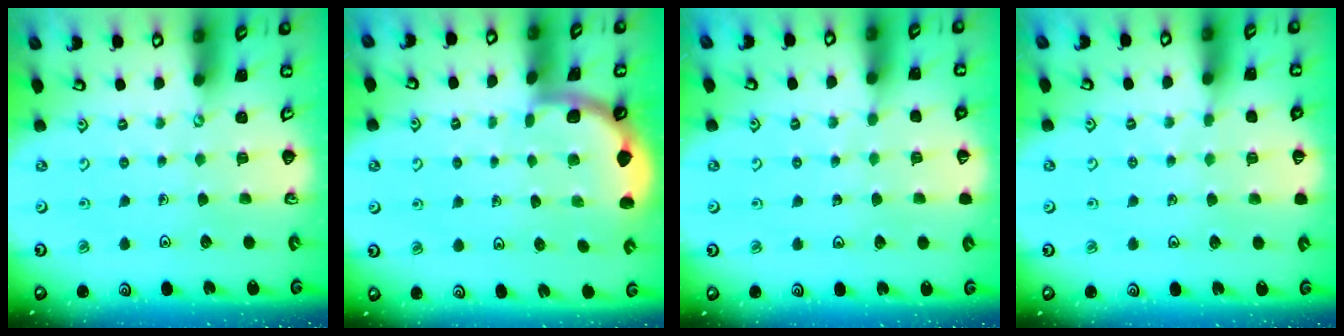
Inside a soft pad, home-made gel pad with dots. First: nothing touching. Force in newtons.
{"total": 1.9, "press": 1.9, "slide": 0.0}
{"total": 1.7, "press": 1.7, "slide": 0.2}
{"total": 3.3, "press": 3.3, "slide": 0.4}